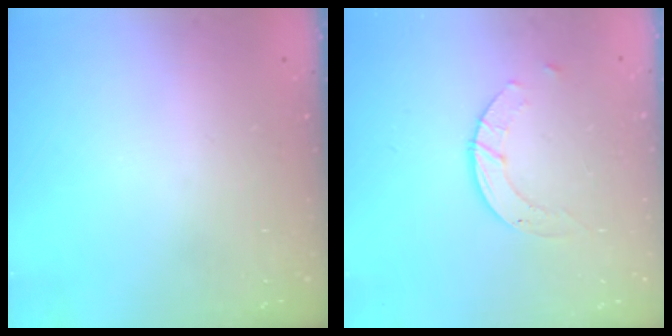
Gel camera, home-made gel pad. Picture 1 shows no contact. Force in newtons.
{"total": 4.5, "press": 4.5, "slide": 0.3}